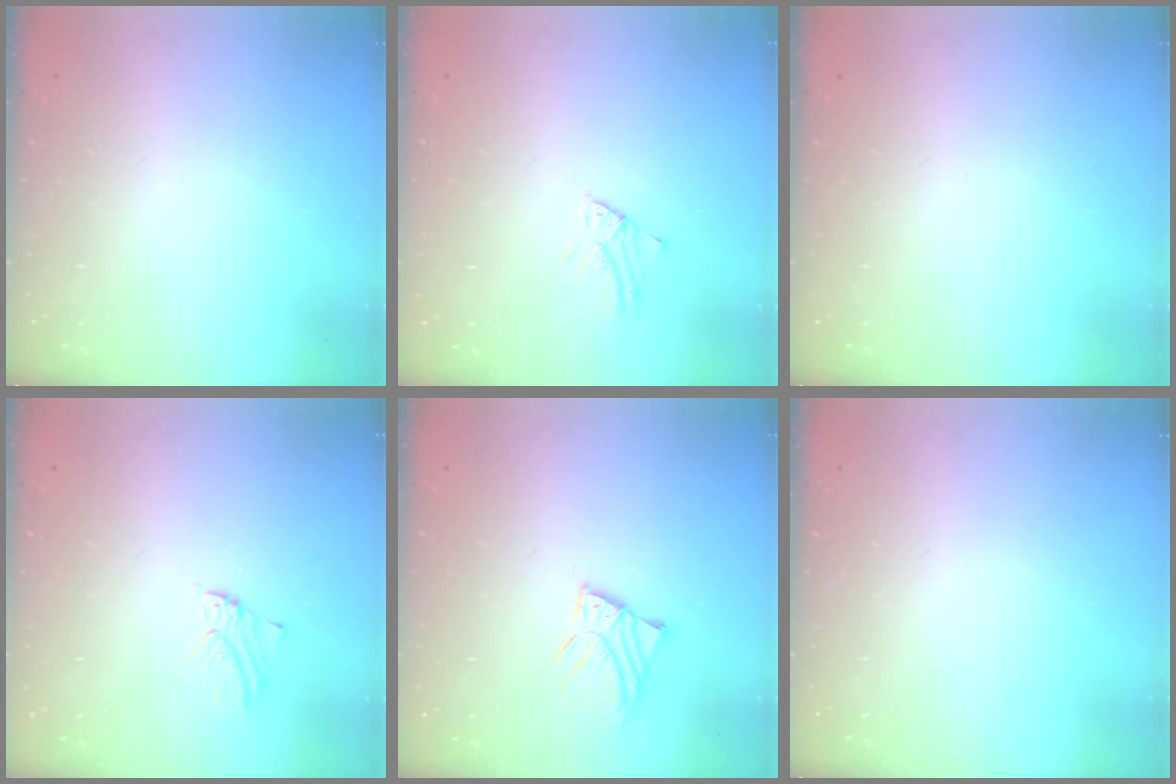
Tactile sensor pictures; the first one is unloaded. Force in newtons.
{"total": 2.1, "press": 2.1, "slide": 0.1}
{"total": 0.0}
{"total": 2.1, "press": 2.1, "slide": 0.2}
{"total": 3.1, "press": 3.1, "slide": 0.3}
{"total": 0.0}